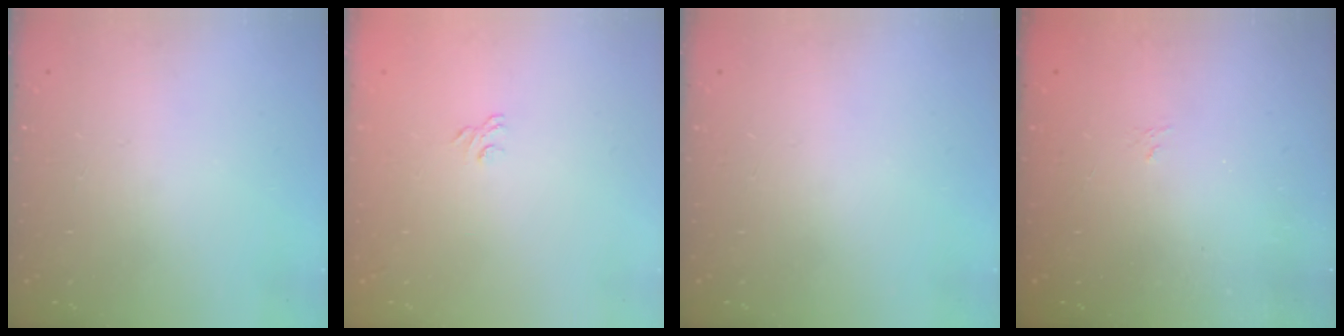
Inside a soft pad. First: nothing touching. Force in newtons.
{"total": 3.0, "press": 2.8, "slide": 1.0}
{"total": 0.0}
{"total": 1.1, "press": 0.4, "slide": 1.1}